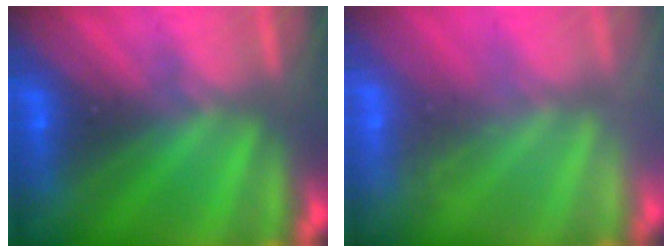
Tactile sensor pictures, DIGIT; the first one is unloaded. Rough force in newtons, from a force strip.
{"total": 2.6}